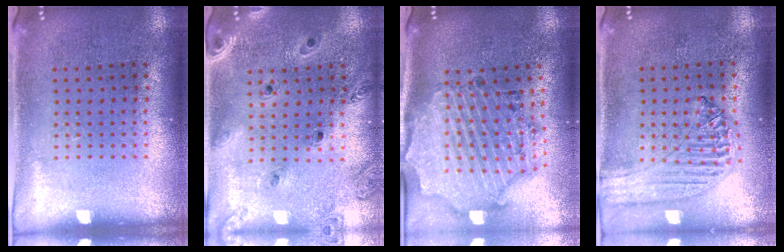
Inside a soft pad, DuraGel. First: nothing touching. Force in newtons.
{"total": 0.9, "press": 0.9, "slide": 0.1}
{"total": 2.1, "press": 2.0, "slide": 0.4}
{"total": 1.2, "press": 1.2, "slide": 0.2}